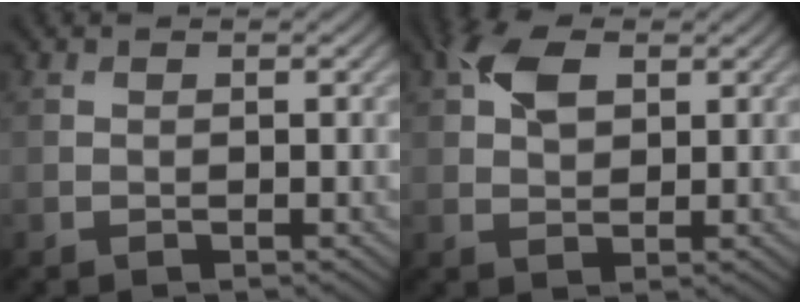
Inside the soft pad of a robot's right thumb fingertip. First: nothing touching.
{"total": 5.0, "force": [2.0, 3.0, 3.5], "torque": [-0.076, 0.008, 0.032]}